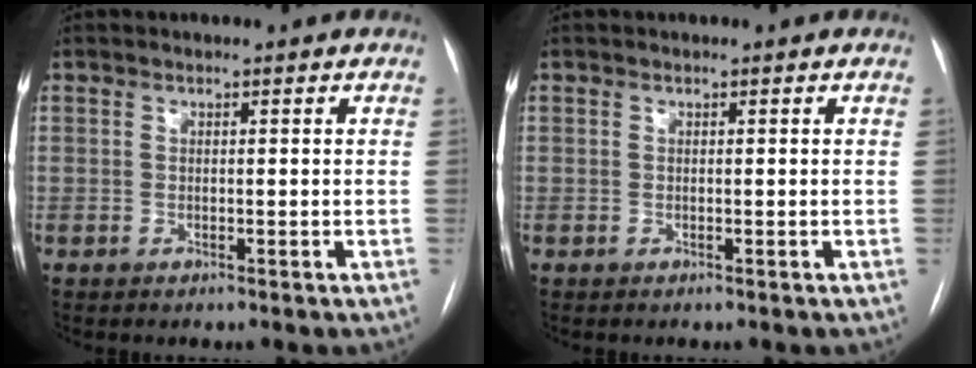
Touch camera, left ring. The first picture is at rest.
{"total": 0.0}